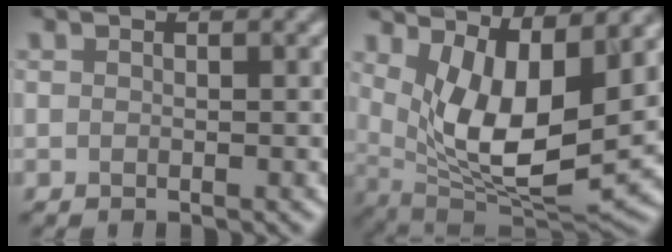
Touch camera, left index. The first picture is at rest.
{"total": 8.8, "force": [1.7, 3.8, 7.8], "torque": [-0.150, -0.026, 0.056]}